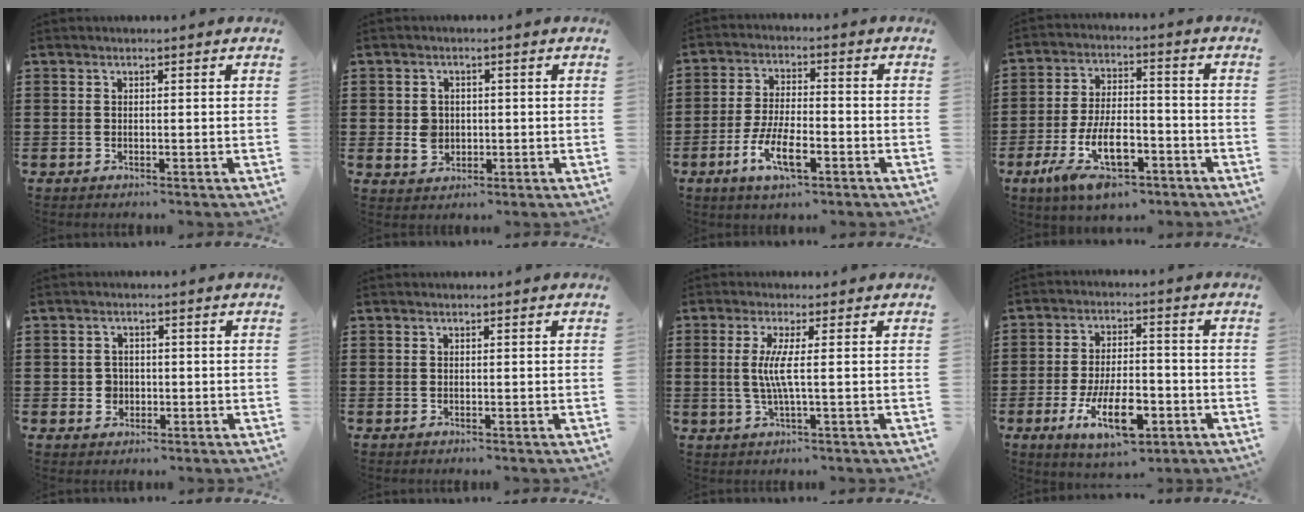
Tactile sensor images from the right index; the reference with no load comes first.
{"total": 3.1, "force": [-0.2, 2.7, 1.5], "torque": [-0.035, 0.007, -0.006]}
{"total": 8.1, "force": [-3.7, 2.7, 6.7], "torque": [-0.148, -0.011, -0.071]}
{"total": 11.6, "force": [-5.8, 4.9, 8.8], "torque": [-0.191, 0.004, -0.110]}
{"total": 2.4, "force": [-0.5, 2.2, 0.7], "torque": [-0.021, 0.006, -0.012]}
{"total": 0.0}
{"total": 4.7, "force": [0.2, -0.2, 4.7], "torque": [-0.100, -0.013, -0.004]}
{"total": 11.0, "force": [-4.6, 4.4, 9.0], "torque": [-0.163, -0.007, -0.082]}